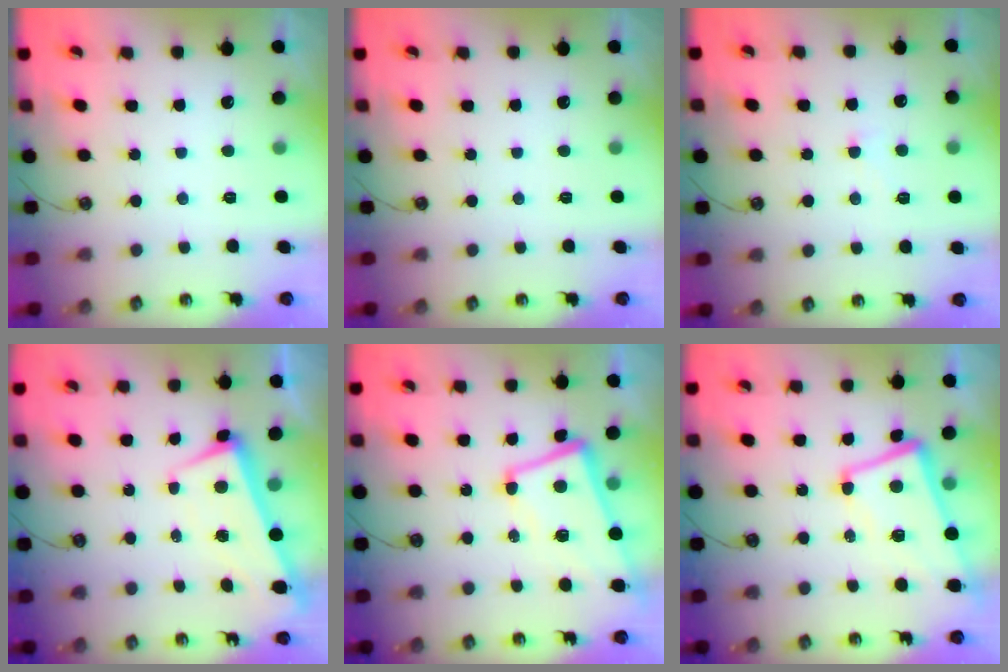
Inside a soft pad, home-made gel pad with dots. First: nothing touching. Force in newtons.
{"total": 0.0}
{"total": 2.1, "press": 2.0, "slide": 0.5}
{"total": 1.9, "press": 1.0, "slide": 1.6}
{"total": 2.8, "press": 2.1, "slide": 1.9}
{"total": 2.8, "press": 2.1, "slide": 1.9}